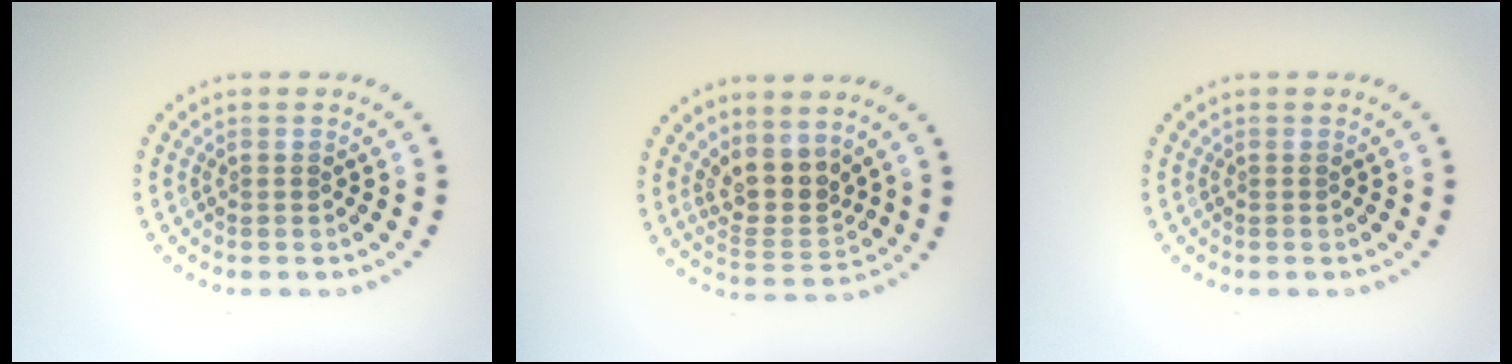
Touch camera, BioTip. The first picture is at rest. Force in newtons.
{"total": 3.5, "press": 2.9, "slide": 2.1}
{"total": 0.0}